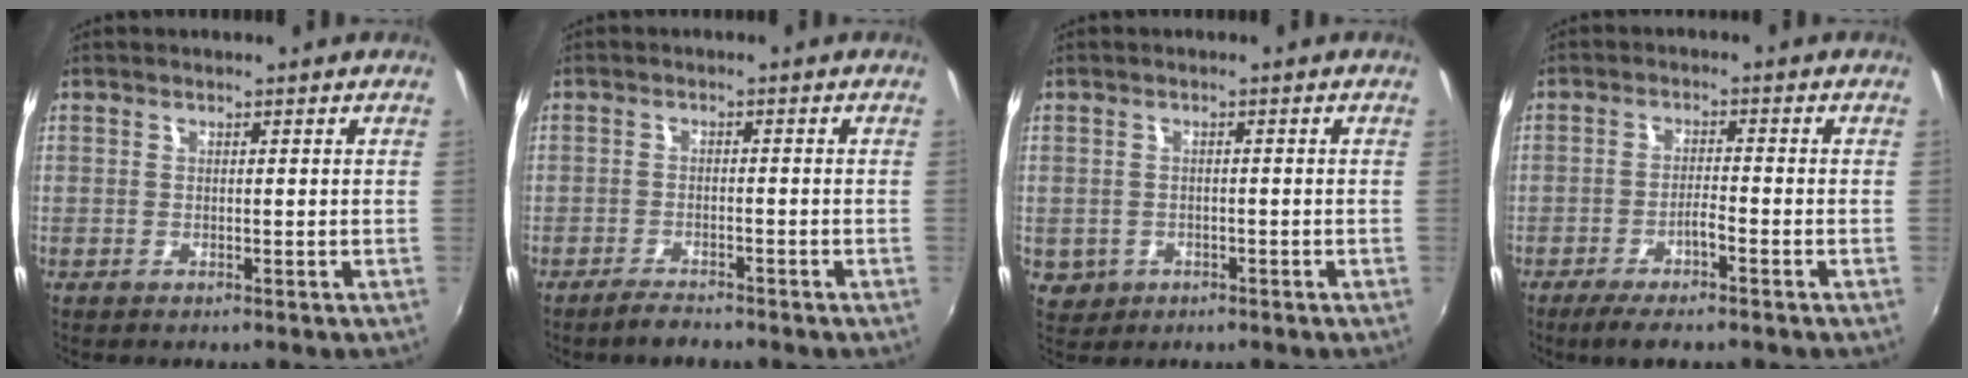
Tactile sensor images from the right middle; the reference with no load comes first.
{"total": 3.2, "force": [-2.8, 0.6, 1.4], "torque": [-0.041, -0.005, -0.053]}
{"total": 4.3, "force": [-1.0, 3.8, 1.6], "torque": [-0.045, -0.003, -0.006]}
{"total": 5.0, "force": [-3.3, 0.2, 3.8], "torque": [-0.085, -0.007, -0.060]}